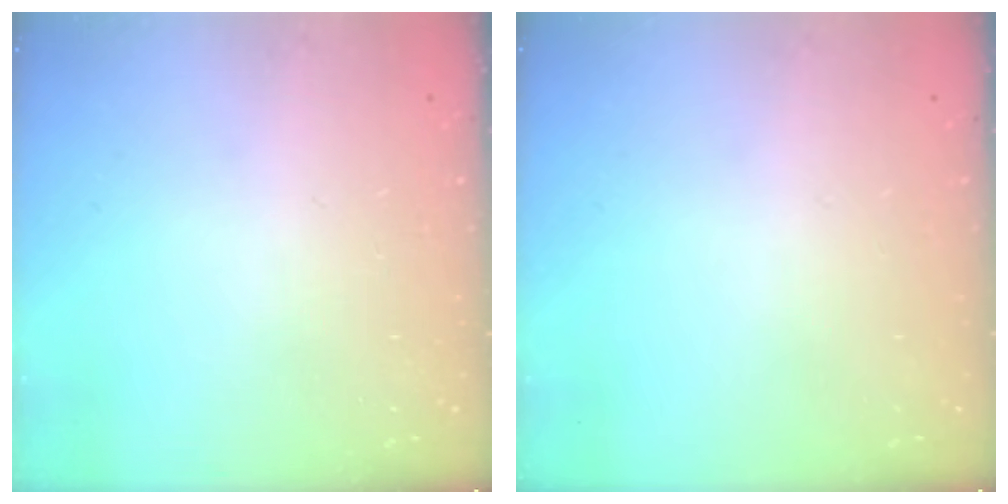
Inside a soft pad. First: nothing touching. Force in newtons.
{"total": 0.0}